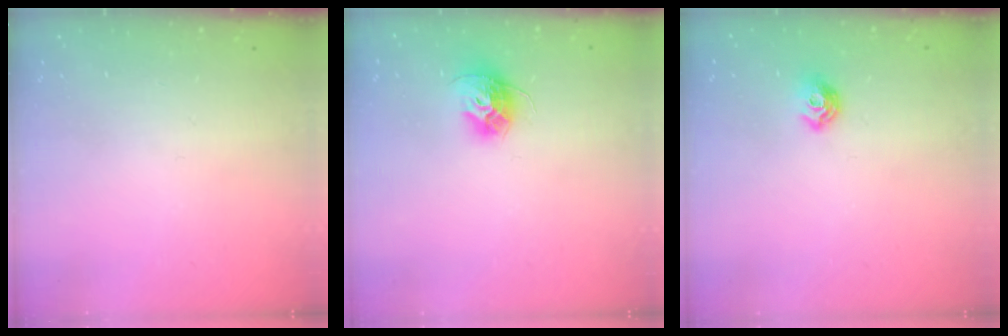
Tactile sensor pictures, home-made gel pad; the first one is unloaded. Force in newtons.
{"total": 10.4, "press": 10.4, "slide": 0.5}
{"total": 7.5, "press": 7.4, "slide": 1.0}